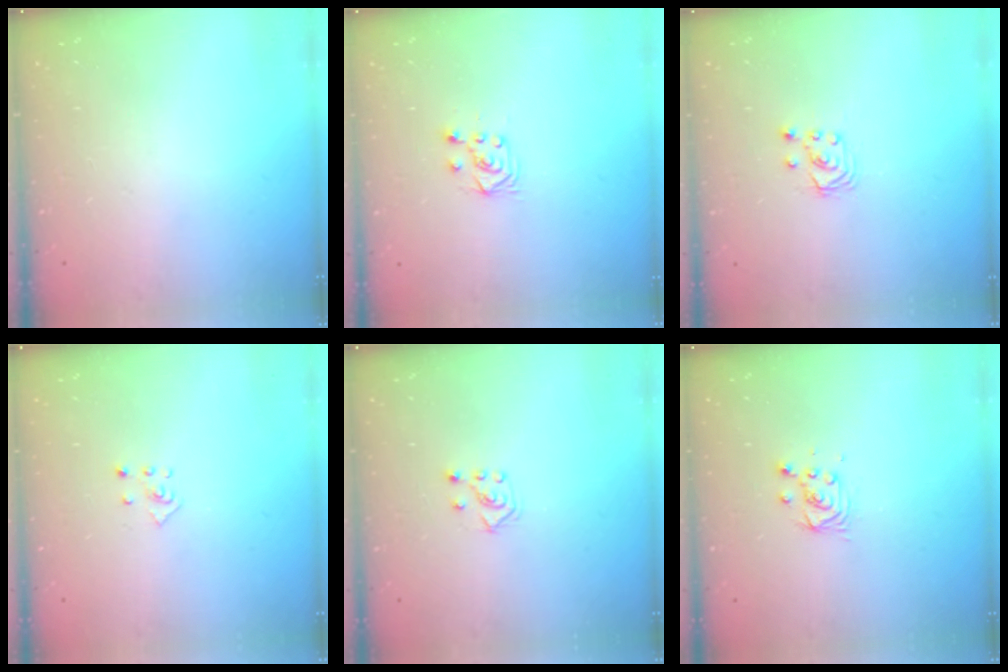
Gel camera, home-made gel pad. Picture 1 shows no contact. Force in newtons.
{"total": 6.3, "press": 6.3, "slide": 0.7}
{"total": 2.6, "press": 2.6, "slide": 0.3}
{"total": 3.9, "press": 3.9, "slide": 0.2}
{"total": 4.6, "press": 4.5, "slide": 0.8}
{"total": 4.2, "press": 4.2, "slide": 0.5}